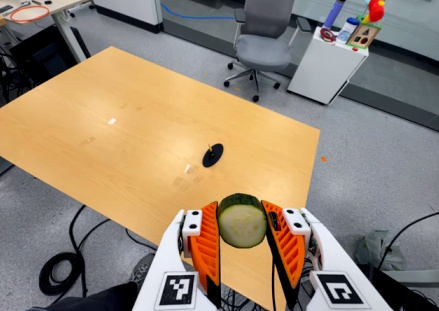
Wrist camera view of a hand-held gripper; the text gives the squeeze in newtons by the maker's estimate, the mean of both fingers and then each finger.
{"total": 13.6, "left": 14.1, "right": 13.1}